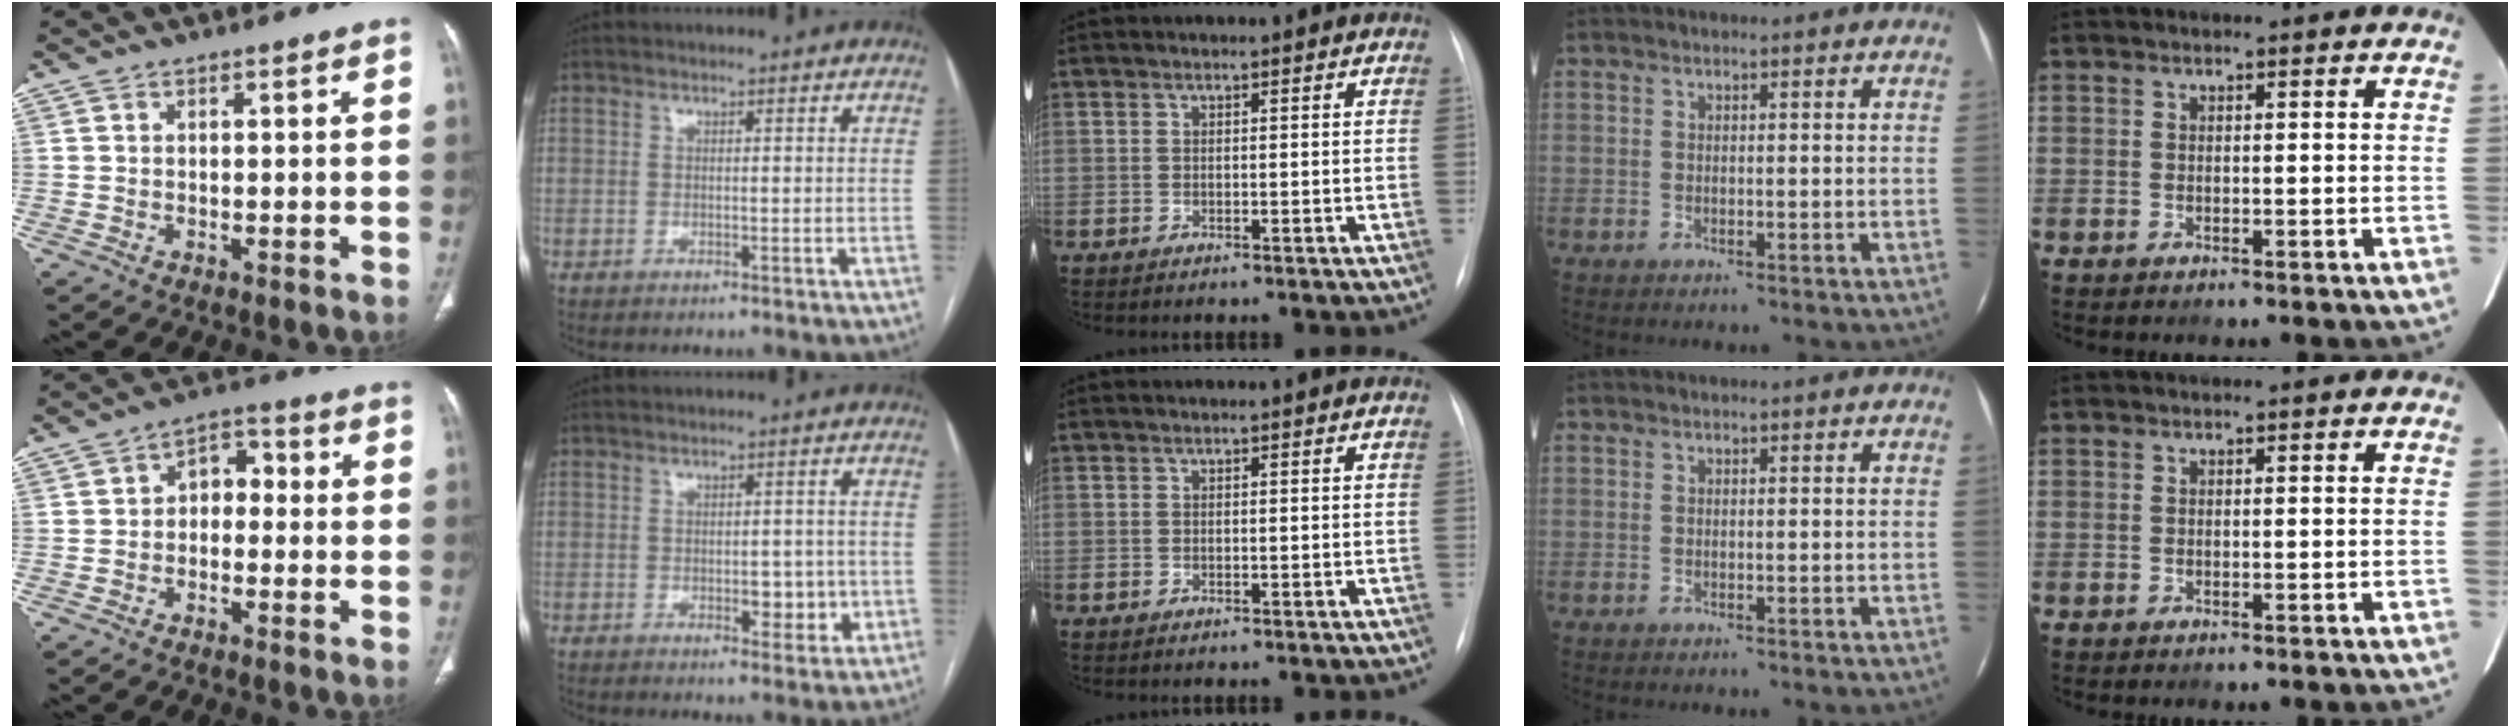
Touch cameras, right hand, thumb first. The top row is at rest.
{"thumb": {"total": 5.6, "force": [-0.5, 4.0, 3.9], "torque": [-0.035, 0.028, -0.022]}, "index": {"total": 4.2, "force": [-0.9, 2.1, 3.5], "torque": [-0.040, -0.001, -0.006]}}